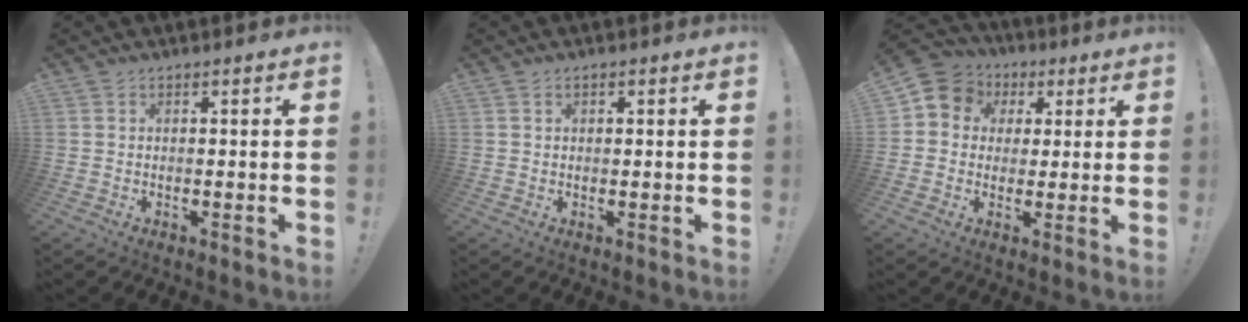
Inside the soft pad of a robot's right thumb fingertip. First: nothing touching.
{"total": 0.7, "force": [0.3, 0.6, 0.3], "torque": [0.000, 0.000, 0.003]}
{"total": 8.0, "force": [1.8, 7.4, 2.3], "torque": [-0.035, 0.001, 0.038]}